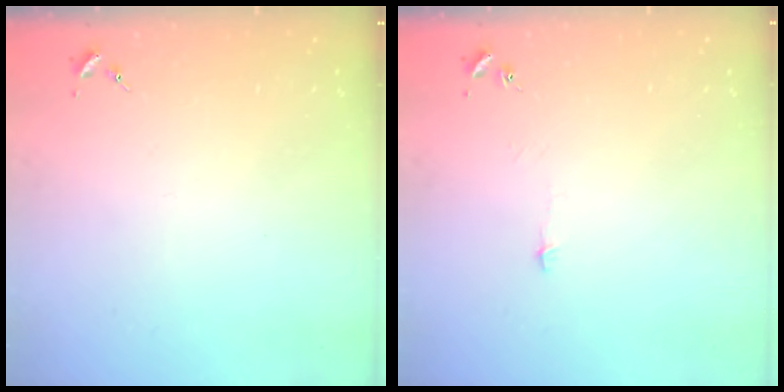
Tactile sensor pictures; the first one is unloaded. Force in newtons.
{"total": 2.7, "press": 2.6, "slide": 0.3}